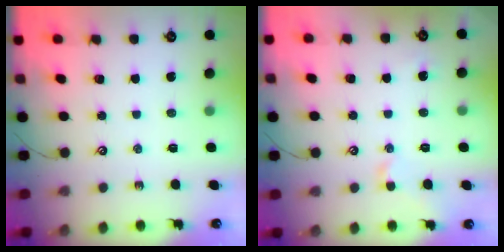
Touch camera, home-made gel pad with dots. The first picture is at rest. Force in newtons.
{"total": 1.0, "press": 0.9, "slide": 0.3}